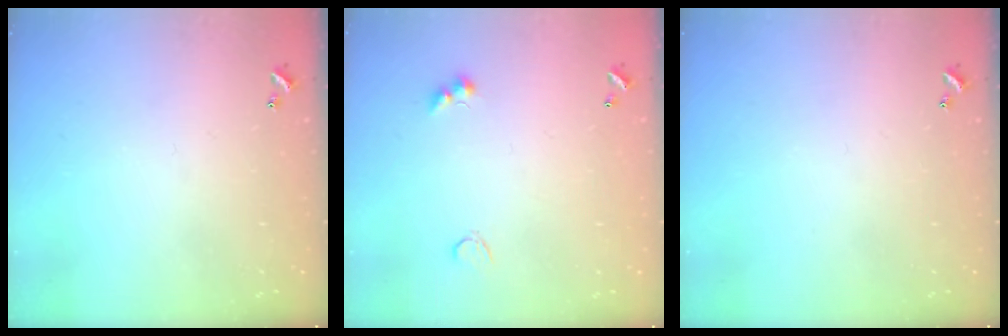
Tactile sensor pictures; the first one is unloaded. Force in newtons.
{"total": 3.9, "press": 3.8, "slide": 0.6}
{"total": 0.0}